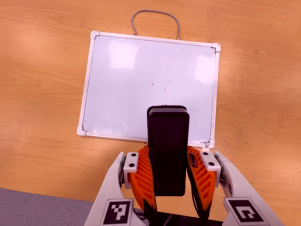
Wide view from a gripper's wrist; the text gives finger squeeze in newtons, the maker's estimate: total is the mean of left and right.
{"total": 8.2, "left": 6.9, "right": 9.5}